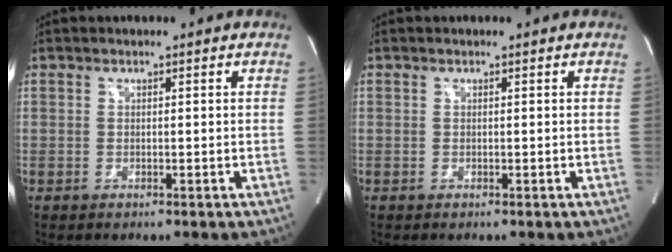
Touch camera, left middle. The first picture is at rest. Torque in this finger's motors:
{"motor_torque": [0.00, 0.00, 0.00, 0.00]}